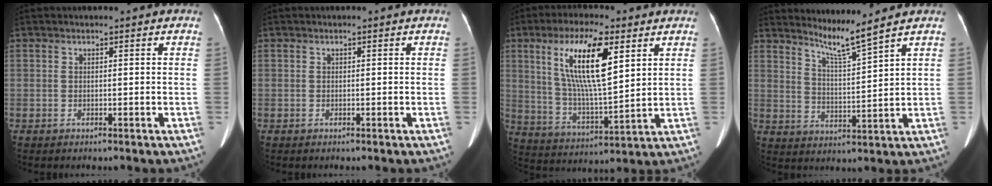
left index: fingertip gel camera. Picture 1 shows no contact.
{"total": 0.0}
{"total": 13.8, "force": [5.6, 2.8, 12.3], "torque": [-0.248, 0.004, 0.104]}
{"total": 5.6, "force": [4.8, -2.0, 1.9], "torque": [-0.046, -0.026, 0.095]}